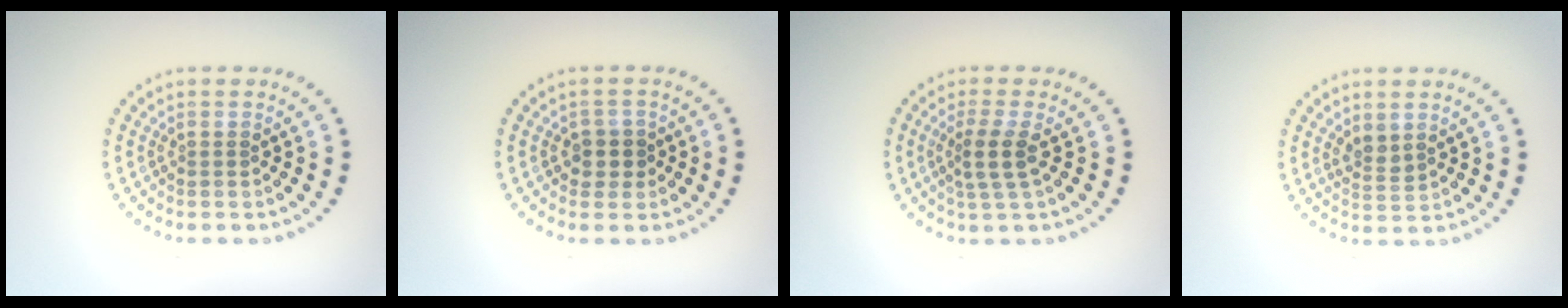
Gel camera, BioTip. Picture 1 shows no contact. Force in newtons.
{"total": 2.0, "press": 1.8, "slide": 0.8}
{"total": 2.5, "press": 2.1, "slide": 1.4}
{"total": 1.6, "press": 1.4, "slide": 0.8}